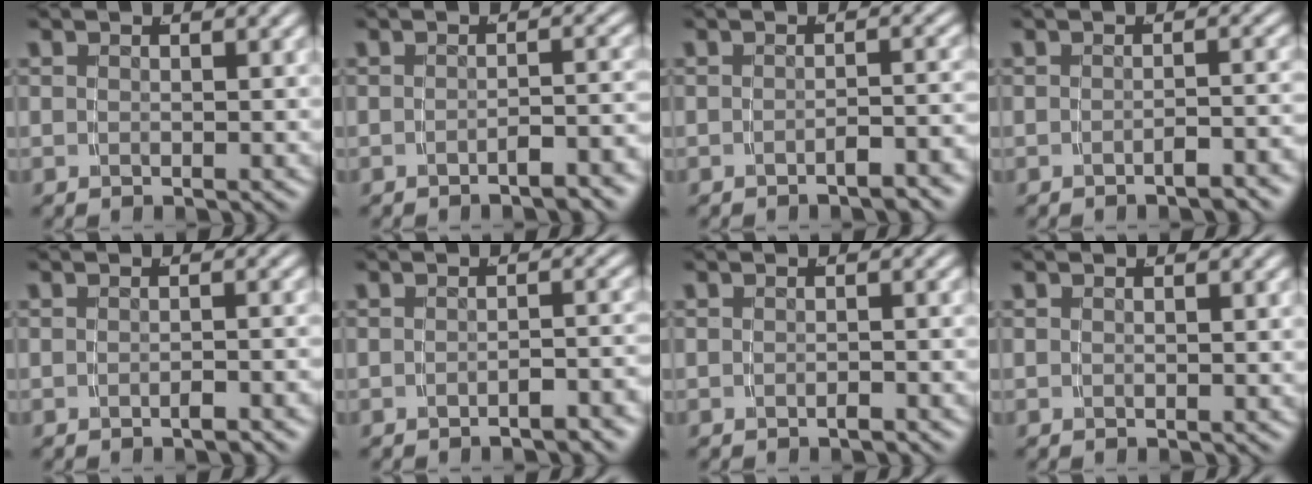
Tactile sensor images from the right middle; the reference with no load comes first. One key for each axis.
{"total": 2.7, "fx": -2.3, "fy": 0.3, "fz": 1.3, "tx": -0.012, "ty": 0.004, "tz": -0.036}
{"total": 2.3, "fx": -2.0, "fy": 0.2, "fz": 1.1, "tx": -0.010, "ty": 0.004, "tz": -0.033}
{"total": 1.9, "fx": -1.7, "fy": 0.2, "fz": 0.9, "tx": -0.007, "ty": 0.005, "tz": -0.029}
{"total": 1.1, "fx": -1.0, "fy": 0.2, "fz": 0.5, "tx": -0.006, "ty": 0.005, "tz": -0.018}
{"total": 2.4, "fx": -2.2, "fy": 0.3, "fz": 1.0, "tx": -0.009, "ty": 0.004, "tz": -0.033}
{"total": 0.8, "fx": -0.8, "fy": 0.1, "fz": 0.2, "tx": -0.003, "ty": 0.003, "tz": -0.015}
{"total": 0.0}